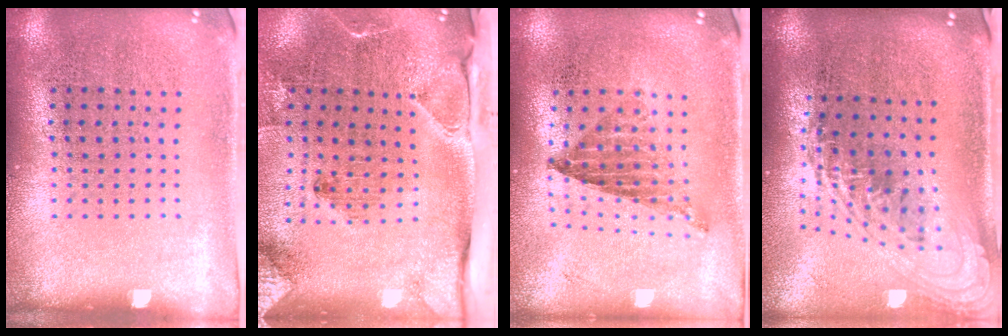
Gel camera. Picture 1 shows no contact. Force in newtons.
{"total": 3.3, "press": 2.3, "slide": 2.3}
{"total": 0.7, "press": 0.7, "slide": 0.1}
{"total": 2.3, "press": 1.7, "slide": 1.5}